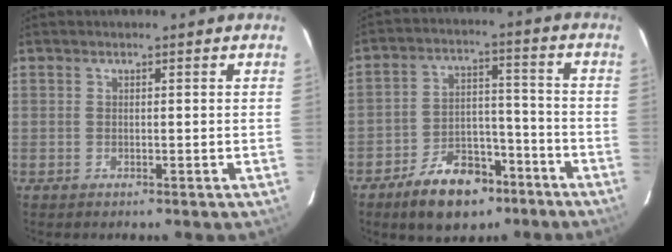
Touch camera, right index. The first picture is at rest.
{"total": 12.7, "force": [-8.6, 7.0, 6.2], "torque": [-0.122, 0.023, -0.122]}